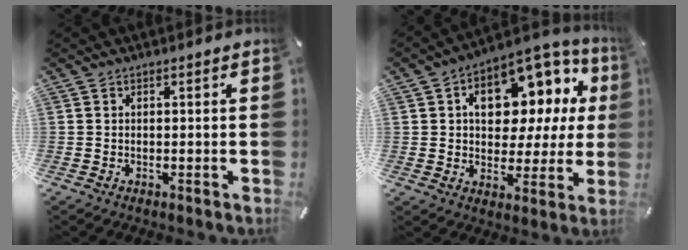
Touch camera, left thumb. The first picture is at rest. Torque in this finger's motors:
{"motor_torque": [2.10, 2.91, 2.02, -0.75, 0.18]}